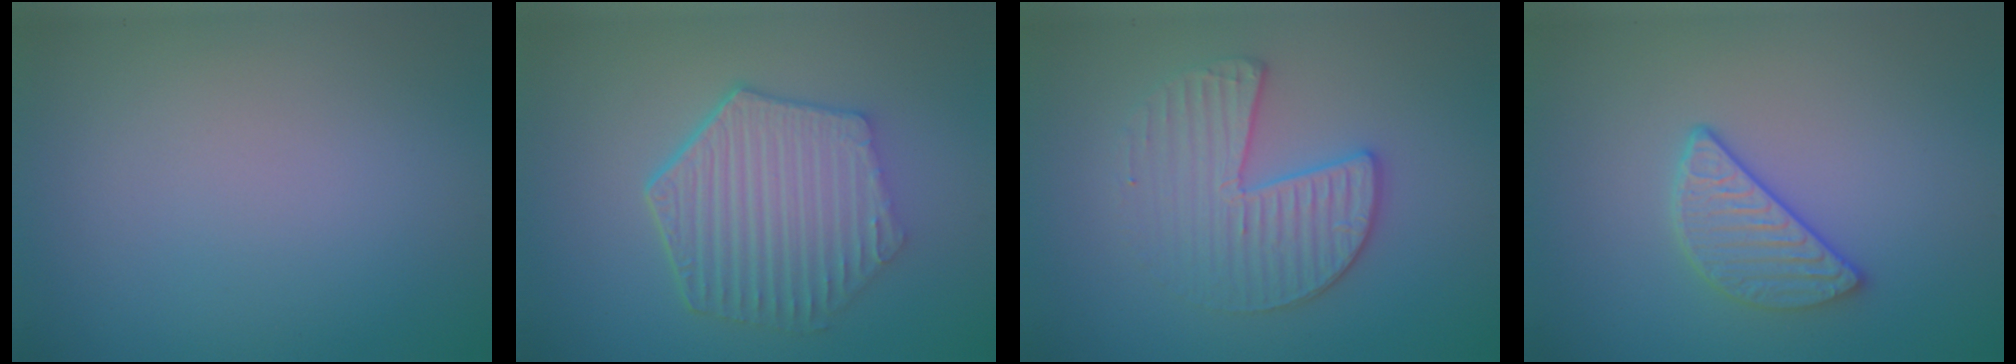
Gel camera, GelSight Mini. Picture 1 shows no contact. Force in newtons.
{"total": 6.5, "press": 4.9, "slide": 4.3}
{"total": 3.5, "press": 3.3, "slide": 1.2}
{"total": 3.0, "press": 2.6, "slide": 1.5}